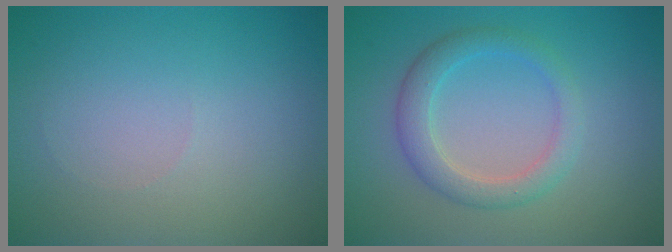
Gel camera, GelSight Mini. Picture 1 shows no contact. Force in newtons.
{"total": 3.0, "press": 3.0, "slide": 0.1}